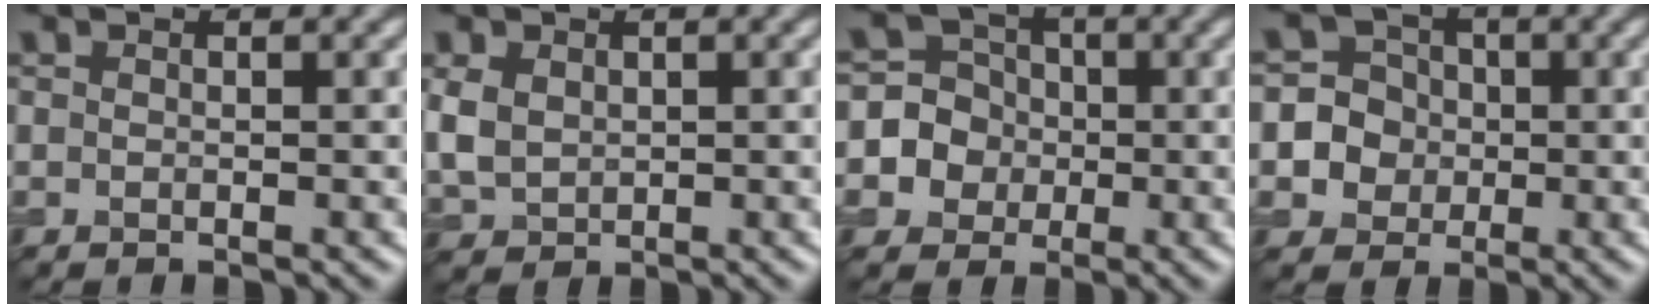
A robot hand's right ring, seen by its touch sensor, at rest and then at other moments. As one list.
[{"total": 2.1, "force": [0.6, 1.8, 0.9], "torque": [-0.032, 0.008, 0.022]}, {"total": 5.9, "force": [-1.0, 5.8, 0.4], "torque": [0.002, 0.035, -0.042]}, {"total": 5.4, "force": [-0.7, 5.3, 0.6], "torque": [0.000, 0.030, -0.028]}]